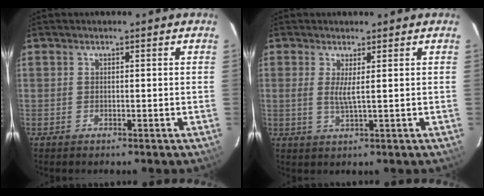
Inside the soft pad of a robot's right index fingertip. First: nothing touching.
{"total": 2.7, "force": [0.5, -0.1, 2.7], "torque": [-0.052, -0.007, 0.008]}